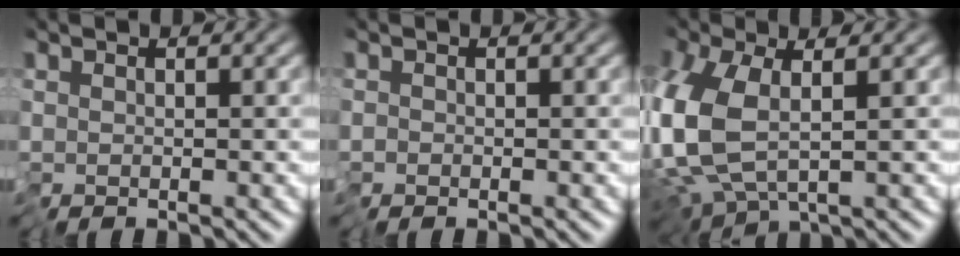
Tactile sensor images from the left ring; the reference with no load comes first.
{"total": 0.5, "force": [-0.4, 0.3, -0.1], "torque": [0.002, 0.000, -0.009]}
{"total": 8.2, "force": [-0.7, 4.1, 7.1], "torque": [-0.180, -0.012, -0.010]}